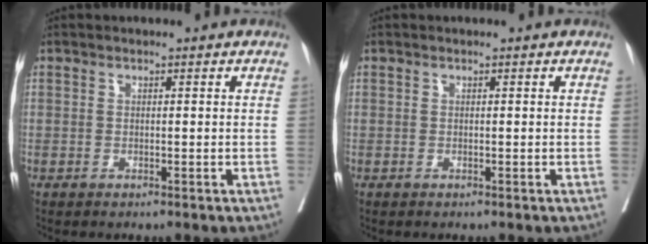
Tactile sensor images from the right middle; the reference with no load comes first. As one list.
[{"total": 0.0}]